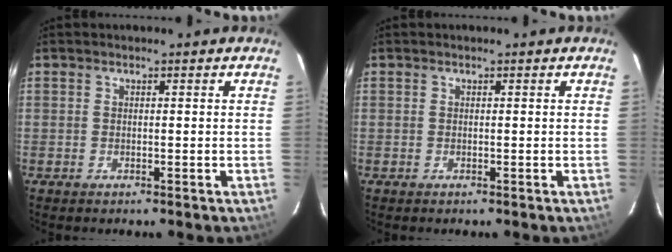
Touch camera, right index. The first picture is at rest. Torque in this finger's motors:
{"motor_torque": [0.00, 0.00, 0.03, 0.00]}